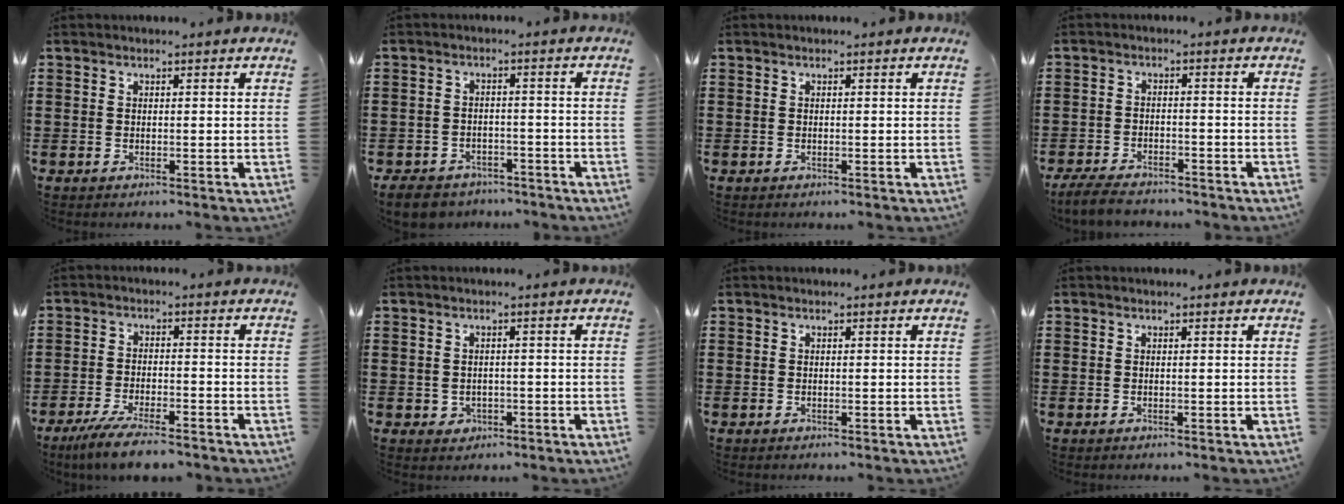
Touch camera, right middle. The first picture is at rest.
{"total": 4.2, "force": [-4.0, 1.1, 0.5], "torque": [-0.023, 0.003, -0.085]}
{"total": 0.0}
{"total": 4.4, "force": [-4.1, 0.8, 1.3], "torque": [-0.034, -0.003, -0.083]}
{"total": 5.6, "force": [-4.8, 0.4, 2.9], "torque": [-0.067, -0.013, -0.092]}
{"total": 1.3, "force": [-0.4, 1.1, 0.4], "torque": [-0.013, 0.001, -0.011]}
{"total": 0.0}
{"total": 0.0}